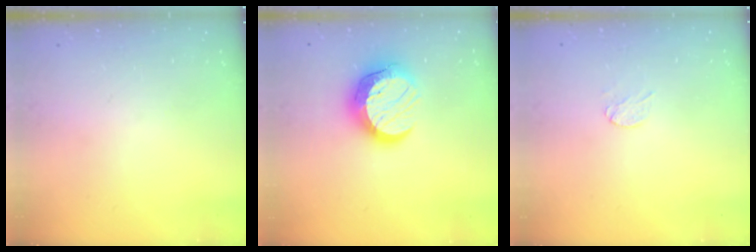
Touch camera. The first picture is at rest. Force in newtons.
{"total": 13.2, "press": 13.2, "slide": 1.0}
{"total": 3.0, "press": 3.0, "slide": 0.2}